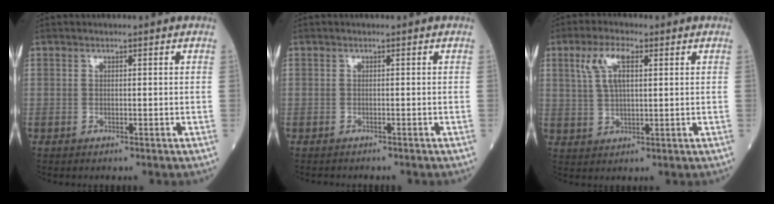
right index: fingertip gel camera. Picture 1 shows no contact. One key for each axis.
{"total": 1.1, "fx": -1.0, "fy": 0.5, "fz": 0.0, "tx": -0.007, "ty": 0.000, "tz": -0.016}
{"total": 6.3, "fx": 2.5, "fy": 2.1, "fz": 5.4, "tx": -0.117, "ty": 0.014, "tz": 0.053}